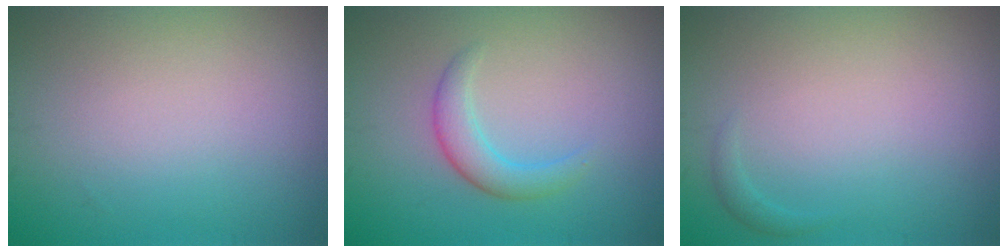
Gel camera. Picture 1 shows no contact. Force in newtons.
{"total": 2.6, "press": 2.6, "slide": 0.2}
{"total": 0.6, "press": 0.6, "slide": 0.1}